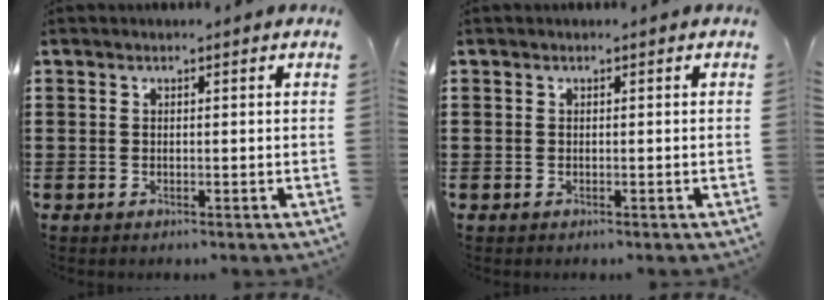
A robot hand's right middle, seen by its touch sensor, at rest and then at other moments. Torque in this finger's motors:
{"motor_torque": [0.00, 0.00, 0.00, -0.01]}